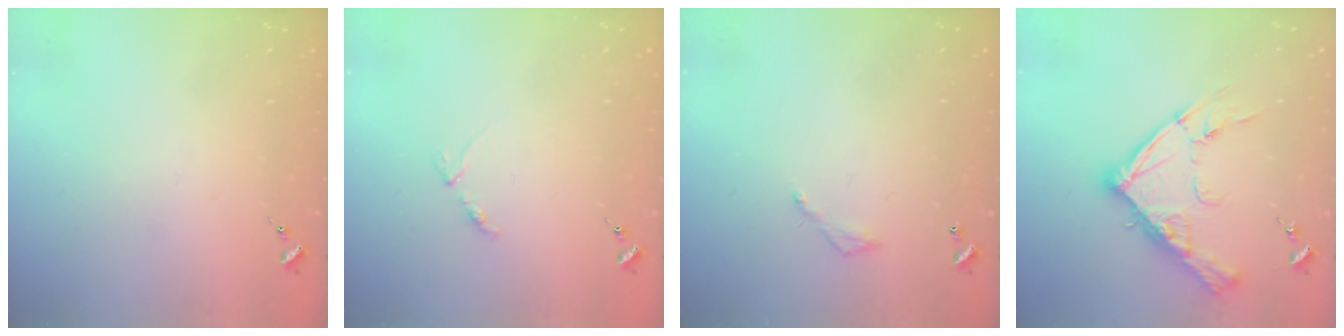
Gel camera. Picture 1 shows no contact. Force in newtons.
{"total": 3.4, "press": 3.4, "slide": 0.5}
{"total": 3.2, "press": 3.2, "slide": 0.2}
{"total": 16.4, "press": 16.3, "slide": 1.4}